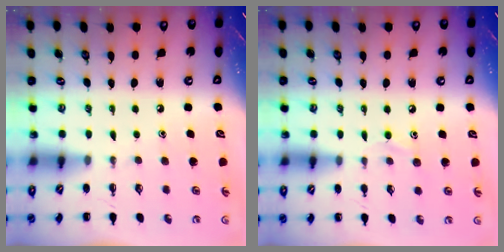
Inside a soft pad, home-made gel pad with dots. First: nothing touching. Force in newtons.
{"total": 6.2, "press": 5.9, "slide": 1.9}